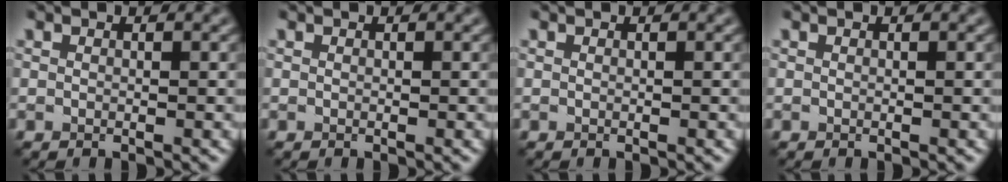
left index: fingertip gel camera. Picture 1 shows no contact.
{"total": 0.0}
{"total": 0.0}
{"total": 0.0}